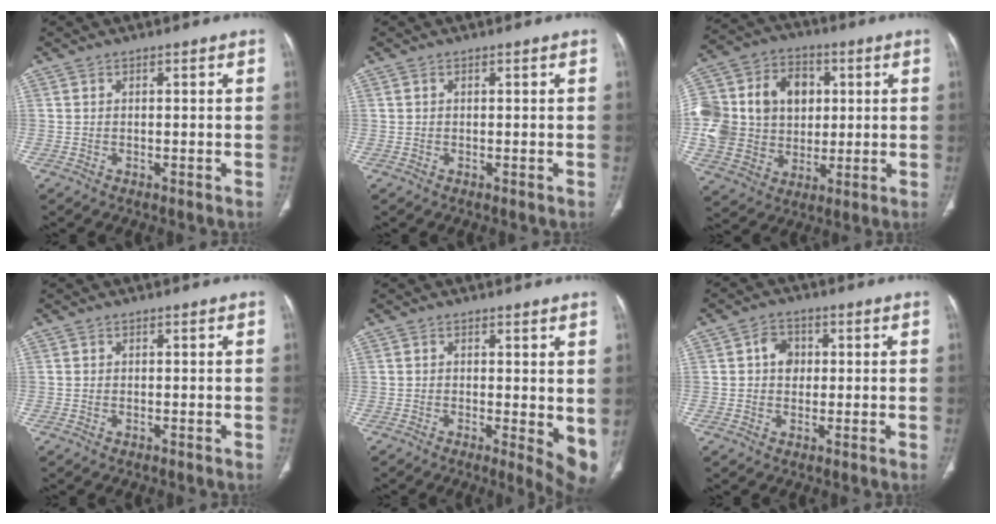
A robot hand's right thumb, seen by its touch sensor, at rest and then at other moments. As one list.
[{"total": 0.0}, {"total": 24.0, "force": [3.2, 19.5, 13.6], "torque": [-0.270, 0.039, 0.071]}, {"total": 0.0}, {"total": 6.5, "force": [0.2, 2.3, 6.1], "torque": [-0.072, -0.015, 0.003]}, {"total": 4.6, "force": [0.7, 3.7, 2.7], "torque": [-0.023, 0.006, 0.008]}]